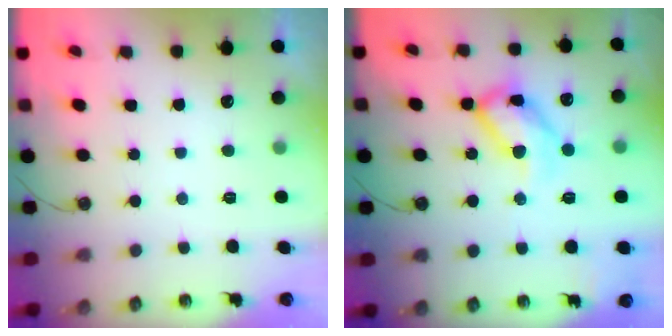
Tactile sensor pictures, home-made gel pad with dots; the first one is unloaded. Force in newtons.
{"total": 17.0, "press": 16.9, "slide": 2.0}